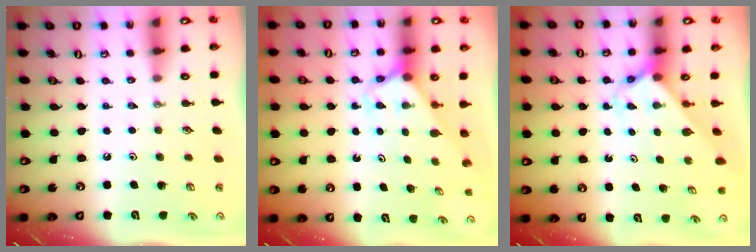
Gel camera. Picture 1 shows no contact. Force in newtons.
{"total": 2.4, "press": 2.4, "slide": 0.1}
{"total": 2.3, "press": 2.3, "slide": 0.1}